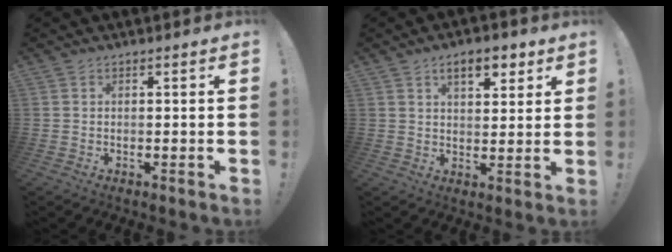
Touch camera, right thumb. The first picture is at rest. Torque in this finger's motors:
{"motor_torque": [0.10, 1.73, 0.57, 0.32, 0.00]}